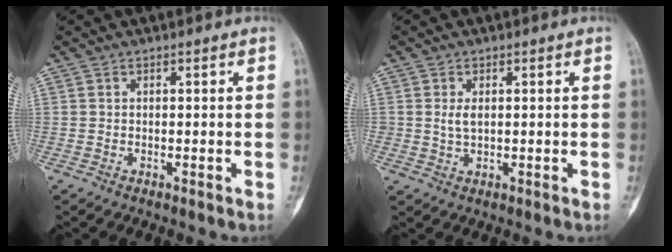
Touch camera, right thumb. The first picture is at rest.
{"total": 2.5, "force": [0.5, 1.5, 2.0], "torque": [-0.036, -0.003, 0.013]}